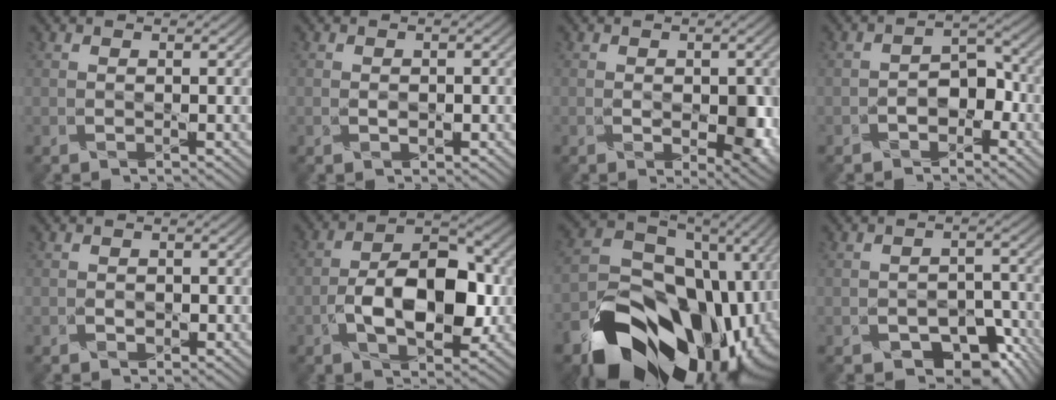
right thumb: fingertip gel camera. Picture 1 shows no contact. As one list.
[{"total": 1.1, "force": [-0.3, 0.7, 0.7], "torque": [-0.017, -0.003, -0.002]}, {"total": 5.7, "force": [-0.9, 3.1, 4.8], "torque": [-0.073, -0.017, -0.003]}, {"total": 3.6, "force": [-2.2, 2.2, 1.8], "torque": [-0.018, 0.010, -0.037]}, {"total": 0.9, "force": [-0.5, 0.7, 0.3], "torque": [-0.005, -0.006, -0.009]}, {"total": 10.4, "force": [-2.5, 5.5, 8.5], "torque": [-0.143, 0.006, -0.043]}, {"total": 19.9, "force": [-8.0, 14.3, 11.2], "torque": [-0.218, -0.041, -0.129]}, {"total": 8.3, "force": [-5.6, 4.8, 3.6], "torque": [-0.037, -0.007, -0.077]}]